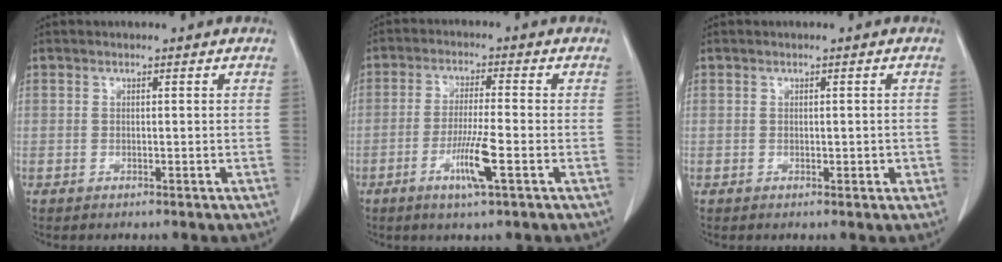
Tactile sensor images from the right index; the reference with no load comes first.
{"total": 6.5, "force": [-2.7, -0.2, 5.9], "torque": [-0.115, -0.013, -0.050]}
{"total": 1.2, "force": [-0.2, 0.9, 0.9], "torque": [-0.010, 0.004, 0.001]}